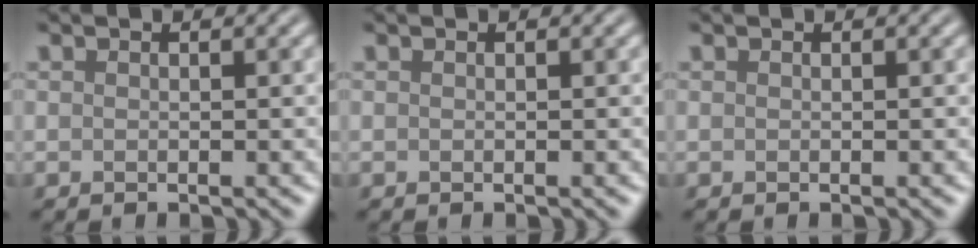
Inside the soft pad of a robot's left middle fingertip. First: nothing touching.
{"total": 0.0}
{"total": 0.0}